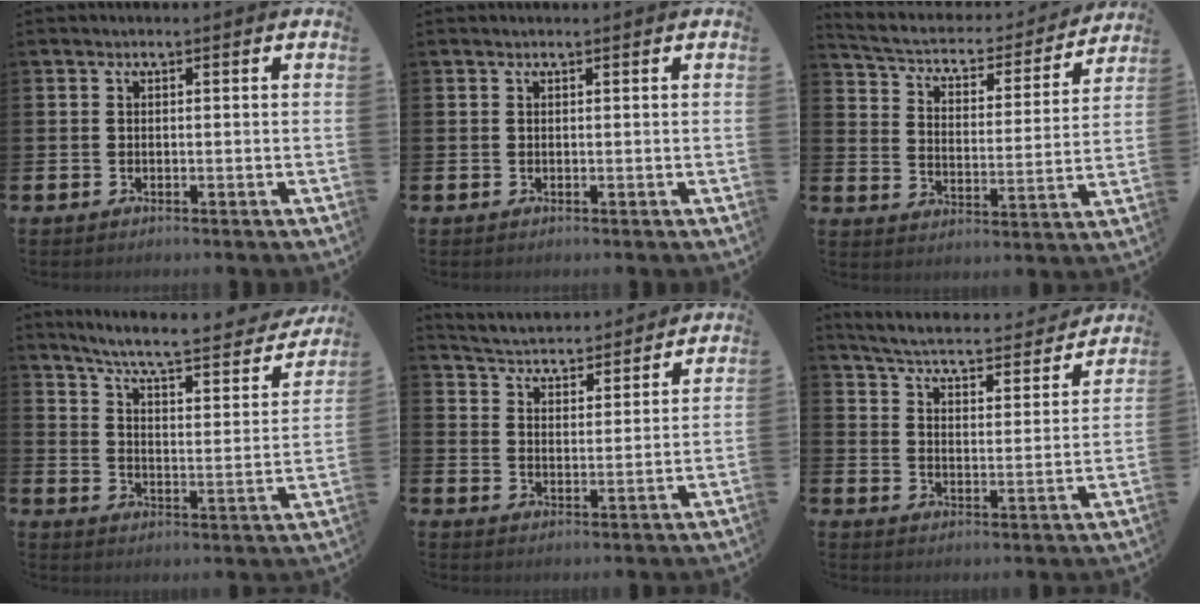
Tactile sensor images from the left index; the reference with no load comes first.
{"total": 0.0}
{"total": 5.5, "force": [4.9, 1.7, 1.7], "torque": [-0.064, -0.041, 0.076]}
{"total": 7.1, "force": [6.3, 1.0, 3.1], "torque": [-0.082, -0.048, 0.099]}
{"total": 4.5, "force": [4.4, 0.7, 0.1], "torque": [-0.028, -0.041, 0.073]}
{"total": 4.7, "force": [4.5, 0.6, 1.3], "torque": [-0.051, -0.041, 0.070]}